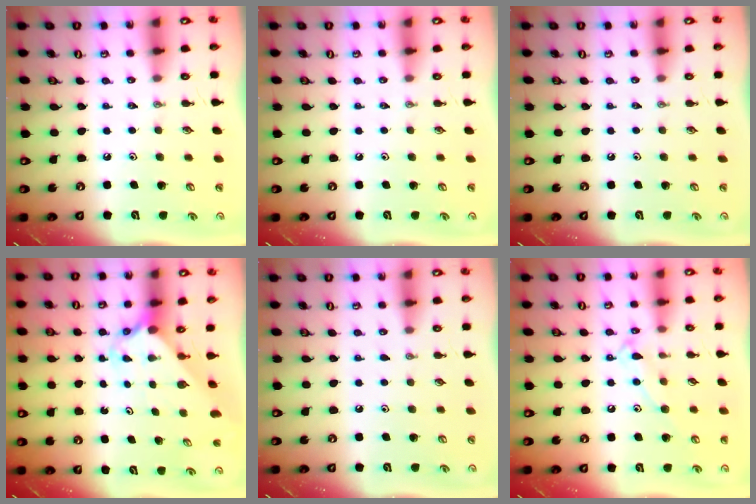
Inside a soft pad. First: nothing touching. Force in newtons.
{"total": 0.0}
{"total": 0.0}
{"total": 2.4, "press": 2.4, "slide": 0.3}
{"total": 2.8, "press": 2.8, "slide": 0.3}
{"total": 9.8, "press": 9.8, "slide": 0.7}